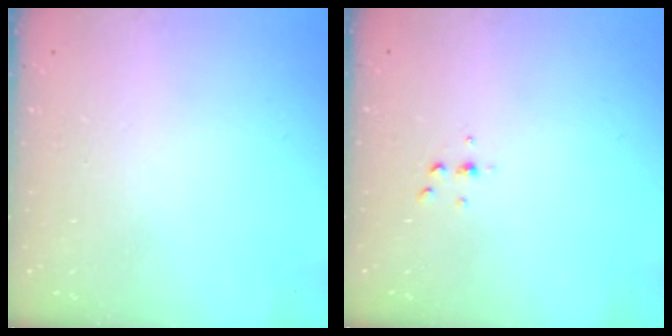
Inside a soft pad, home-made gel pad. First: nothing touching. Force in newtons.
{"total": 2.5, "press": 2.4, "slide": 0.2}